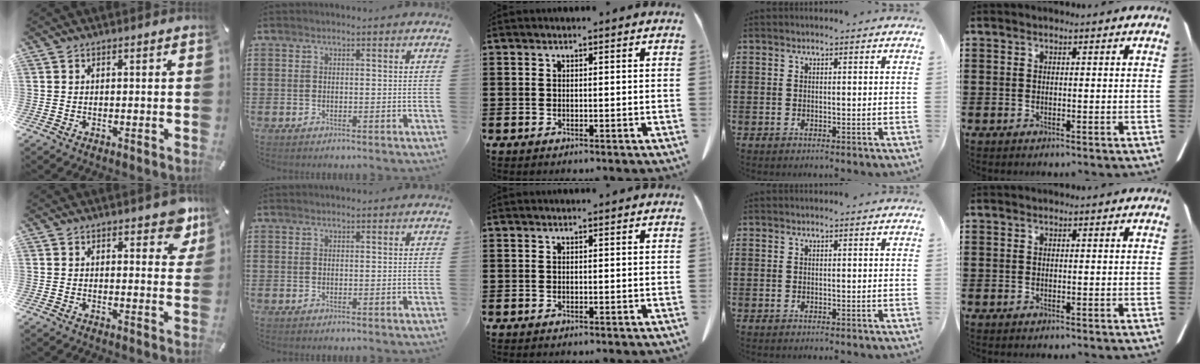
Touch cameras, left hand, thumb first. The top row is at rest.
{"thumb": {"total": 5.7, "force": [3.6, 3.0, 3.2], "torque": [-0.024, -0.020, 0.058]}}